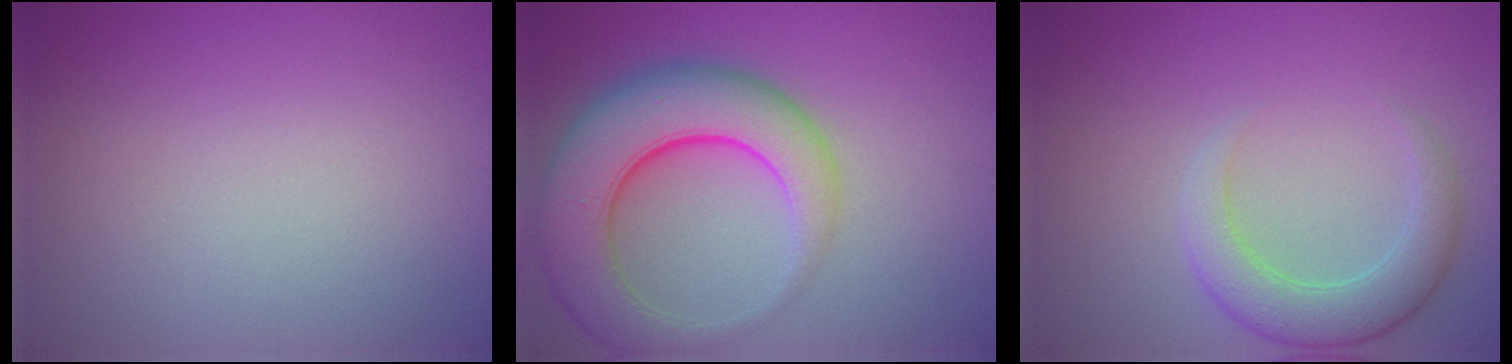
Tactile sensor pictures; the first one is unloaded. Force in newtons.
{"total": 9.1, "press": 9.1, "slide": 0.6}
{"total": 4.0, "press": 3.9, "slide": 0.4}